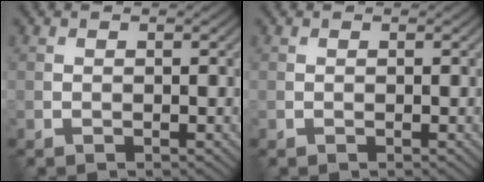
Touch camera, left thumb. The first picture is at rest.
{"total": 0.0}